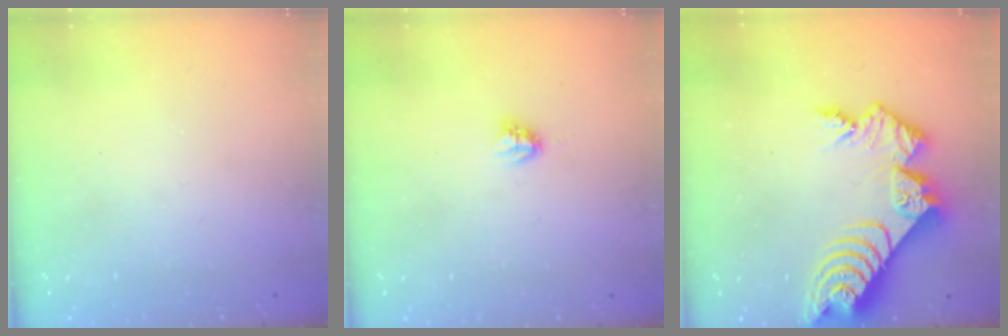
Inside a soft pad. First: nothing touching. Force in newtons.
{"total": 2.8, "press": 2.7, "slide": 0.4}
{"total": 12.8, "press": 12.8, "slide": 1.0}